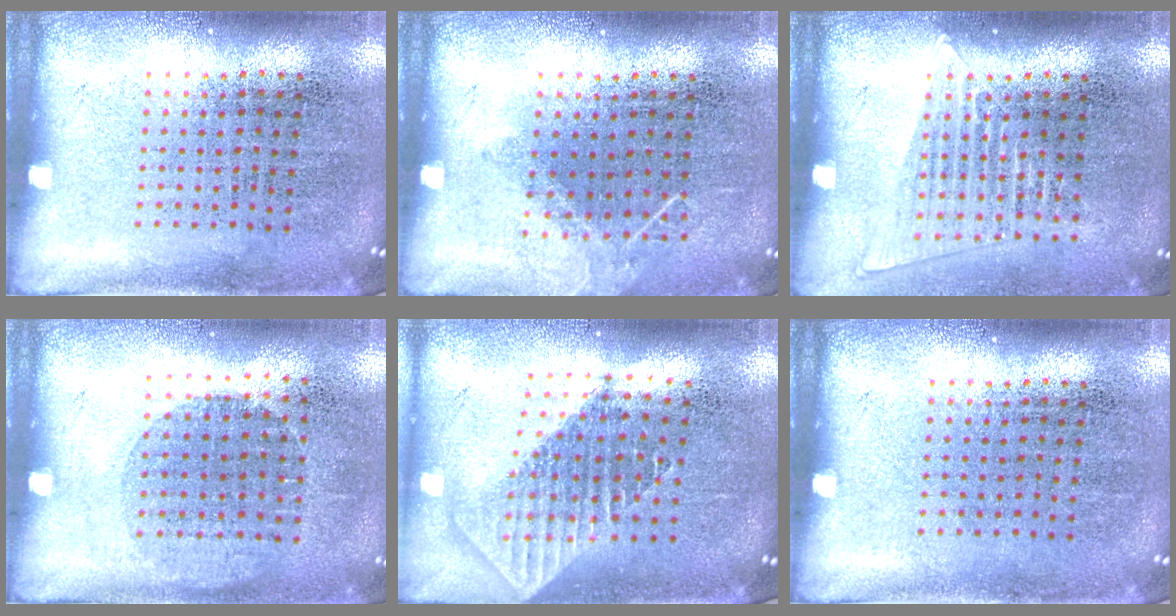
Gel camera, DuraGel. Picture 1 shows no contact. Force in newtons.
{"total": 1.0, "press": 0.9, "slide": 0.2}
{"total": 1.4, "press": 1.3, "slide": 0.6}
{"total": 0.9, "press": 0.8, "slide": 0.4}
{"total": 2.0, "press": 1.6, "slide": 1.2}
{"total": 0.0}